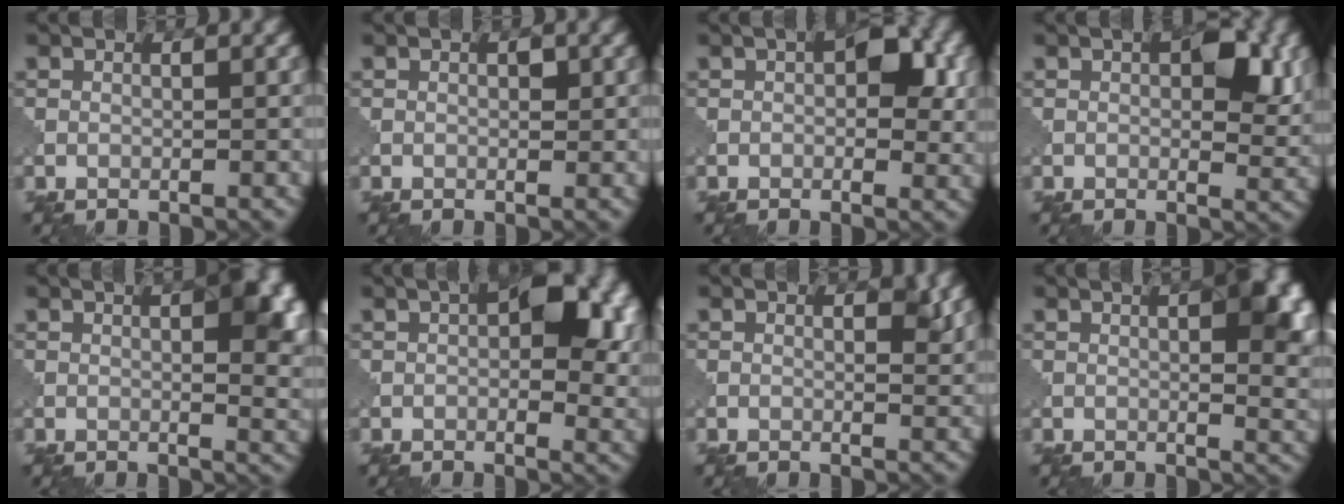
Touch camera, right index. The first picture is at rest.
{"total": 0.8, "force": [0.2, 0.5, 0.6], "torque": [-0.005, -0.003, 0.006]}
{"total": 5.2, "force": [1.0, 2.9, 4.2], "torque": [-0.046, -0.002, 0.015]}
{"total": 5.7, "force": [1.4, 2.9, 4.6], "torque": [-0.054, -0.006, 0.023]}
{"total": 7.7, "force": [1.9, 2.8, 7.0], "torque": [-0.061, -0.001, 0.026]}
{"total": 8.8, "force": [1.8, 4.8, 7.1], "torque": [-0.078, -0.001, 0.024]}
{"total": 1.8, "force": [0.8, 0.8, 1.4], "torque": [-0.015, -0.009, 0.012]}
{"total": 8.5, "force": [2.0, 3.1, 7.7], "torque": [-0.062, 0.003, 0.024]}